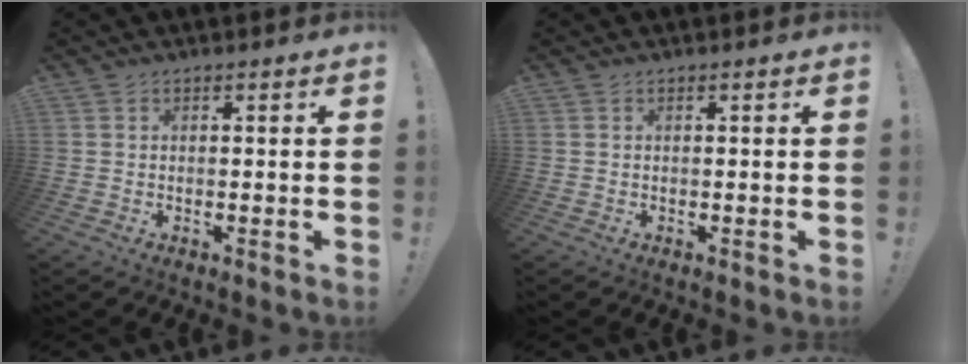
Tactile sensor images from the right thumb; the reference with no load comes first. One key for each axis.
{"total": 0.0}